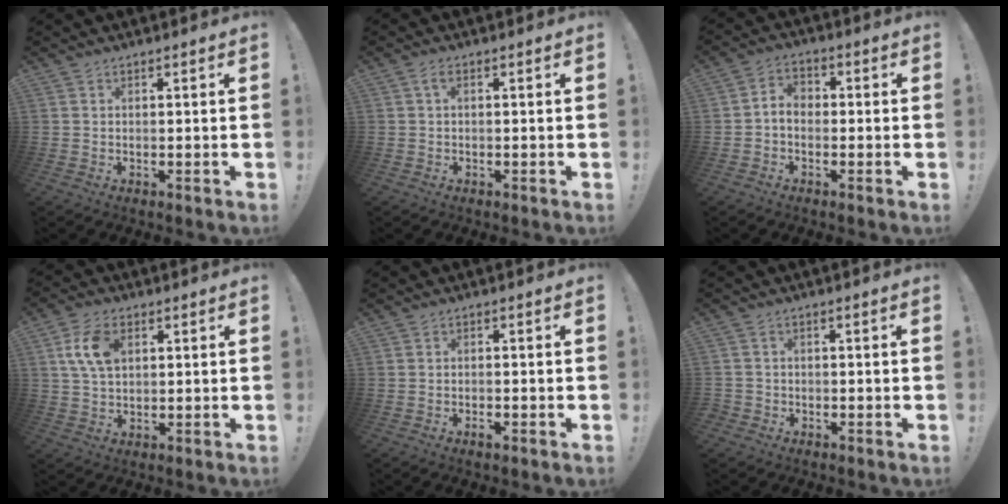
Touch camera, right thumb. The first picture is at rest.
{"total": 1.6, "force": [0.3, 0.6, 1.4], "torque": [-0.021, 0.002, 0.003]}
{"total": 4.5, "force": [-0.9, 3.2, 3.1], "torque": [-0.062, 0.009, -0.016]}
{"total": 10.0, "force": [3.0, 6.3, 7.1], "torque": [-0.137, 0.007, 0.056]}
{"total": 1.4, "force": [-1.0, 0.3, 1.0], "torque": [-0.008, -0.001, -0.020]}
{"total": 1.8, "force": [-0.9, 1.4, 0.5], "torque": [-0.011, 0.006, -0.016]}